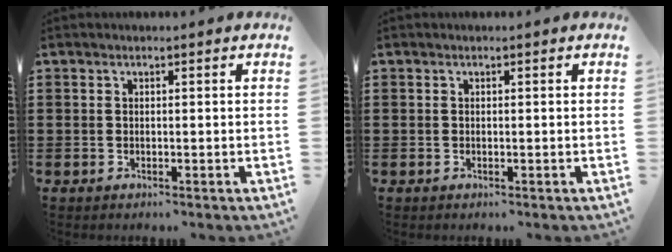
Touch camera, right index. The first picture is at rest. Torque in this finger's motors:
{"motor_torque": [-0.33, 1.81, 0.00, 0.00]}